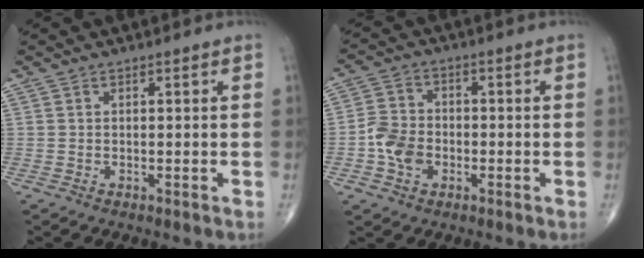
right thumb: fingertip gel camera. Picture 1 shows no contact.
{"total": 6.7, "force": [-2.0, 5.2, 3.8], "torque": [-0.059, 0.017, -0.043]}